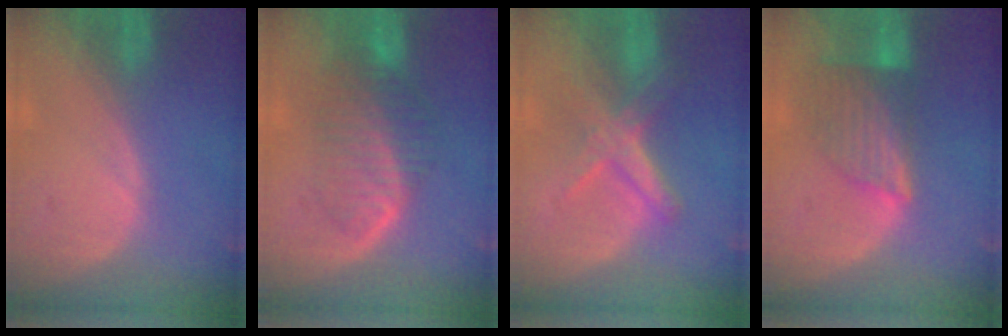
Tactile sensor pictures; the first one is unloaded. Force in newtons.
{"total": 6.7, "press": 6.5, "slide": 1.8}
{"total": 6.0, "press": 5.4, "slide": 2.5}
{"total": 7.2, "press": 6.5, "slide": 3.1}